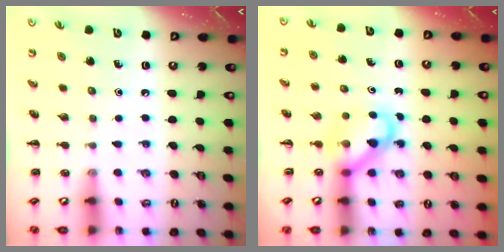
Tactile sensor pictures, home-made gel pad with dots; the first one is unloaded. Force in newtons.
{"total": 4.6, "press": 4.6, "slide": 0.6}